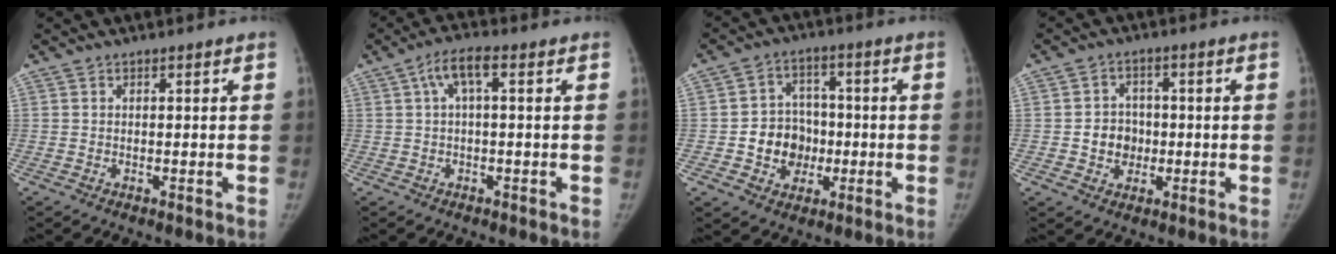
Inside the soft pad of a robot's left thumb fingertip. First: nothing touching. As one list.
[{"total": 4.8, "force": [1.0, 1.3, 4.5], "torque": [-0.095, 0.022, 0.018]}, {"total": 9.4, "force": [-1.8, 8.1, 4.2], "torque": [-0.022, 0.021, -0.029]}, {"total": 5.8, "force": [-0.8, 5.1, 2.4], "torque": [-0.008, 0.010, -0.015]}]